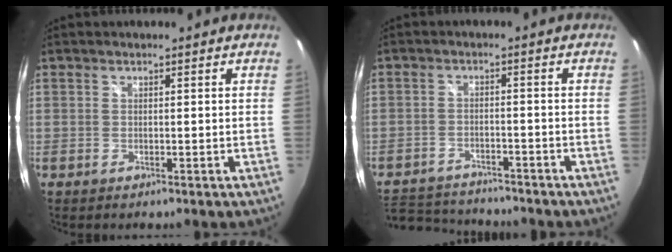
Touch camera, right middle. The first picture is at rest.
{"total": 12.7, "force": [-11.4, 3.9, 4.0], "torque": [-0.108, 0.000, -0.177]}